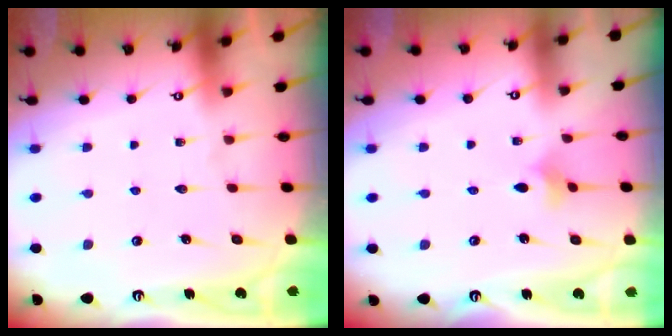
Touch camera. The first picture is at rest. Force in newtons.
{"total": 3.0, "press": 2.9, "slide": 0.5}